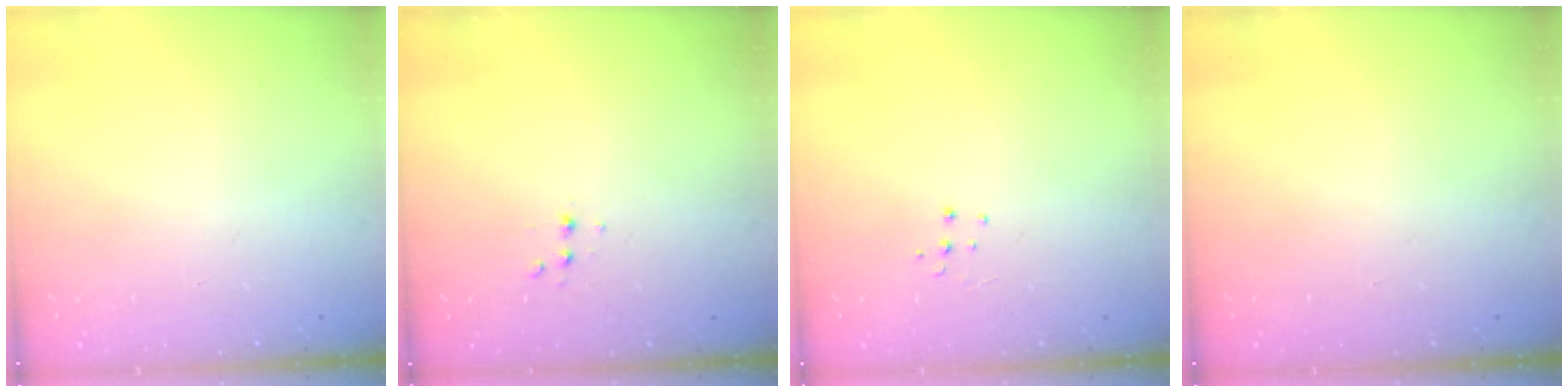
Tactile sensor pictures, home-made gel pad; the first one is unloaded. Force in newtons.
{"total": 2.6, "press": 2.5, "slide": 0.8}
{"total": 4.3, "press": 4.3, "slide": 0.3}
{"total": 0.0}